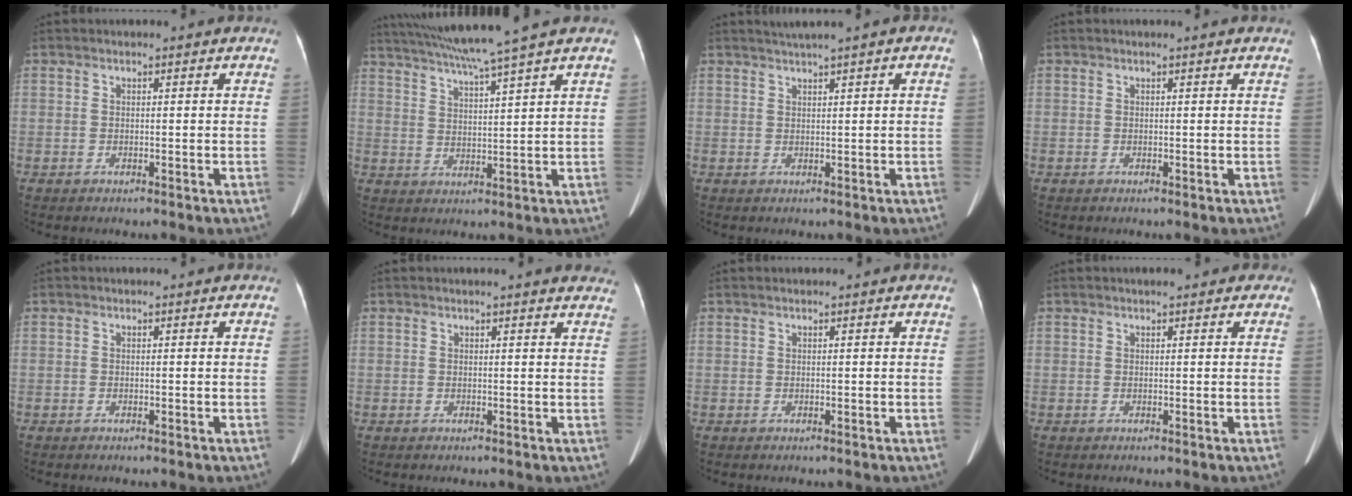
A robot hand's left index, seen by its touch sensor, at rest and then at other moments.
{"total": 11.0, "force": [9.2, -2.3, 5.6], "torque": [-0.100, 0.005, 0.148]}
{"total": 2.9, "force": [1.8, -0.1, 2.3], "torque": [-0.040, 0.018, 0.031]}
{"total": 0.7, "force": [0.6, -0.1, 0.3], "torque": [-0.001, 0.007, 0.010]}
{"total": 0.0}
{"total": 7.5, "force": [7.0, 0.9, 2.6], "torque": [-0.016, -0.001, 0.053]}
{"total": 0.0}
{"total": 1.8, "force": [1.2, 0.7, 1.1], "torque": [-0.006, 0.010, 0.010]}